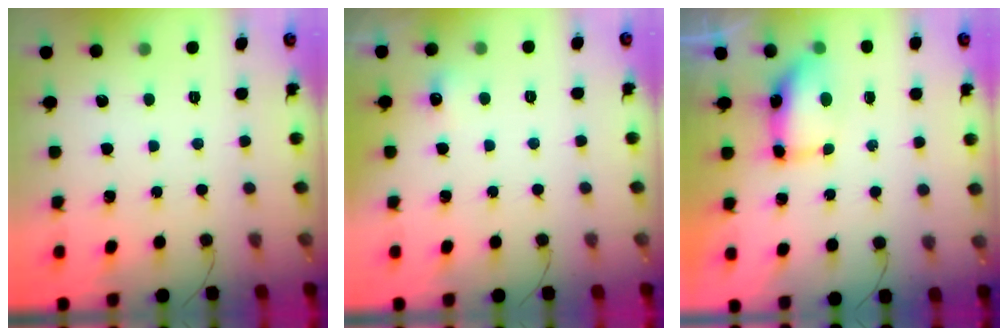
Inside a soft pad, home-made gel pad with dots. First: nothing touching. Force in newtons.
{"total": 12.3, "press": 4.6, "slide": 11.4}
{"total": 7.2, "press": 7.2, "slide": 0.7}